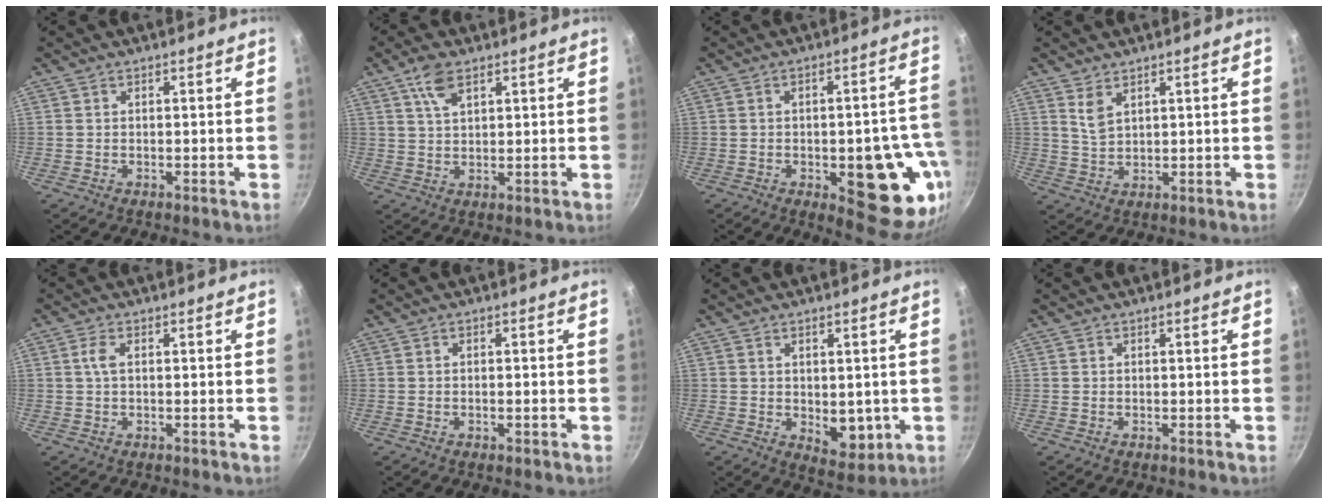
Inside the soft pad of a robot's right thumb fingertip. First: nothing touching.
{"total": 5.7, "force": [3.1, 2.7, 4.0], "torque": [-0.068, -0.007, 0.062]}
{"total": 17.8, "force": [-5.2, 7.2, 15.4], "torque": [-0.125, 0.013, -0.063]}
{"total": 3.7, "force": [2.2, 1.8, 2.4], "torque": [-0.044, -0.017, 0.048]}
{"total": 2.1, "force": [0.2, 0.9, 1.9], "torque": [-0.050, 0.004, 0.002]}
{"total": 1.1, "force": [-0.4, 0.3, 0.9], "torque": [-0.016, 0.002, -0.007]}
{"total": 6.8, "force": [-0.2, 4.3, 5.3], "torque": [-0.055, -0.021, 0.007]}
{"total": 0.0}